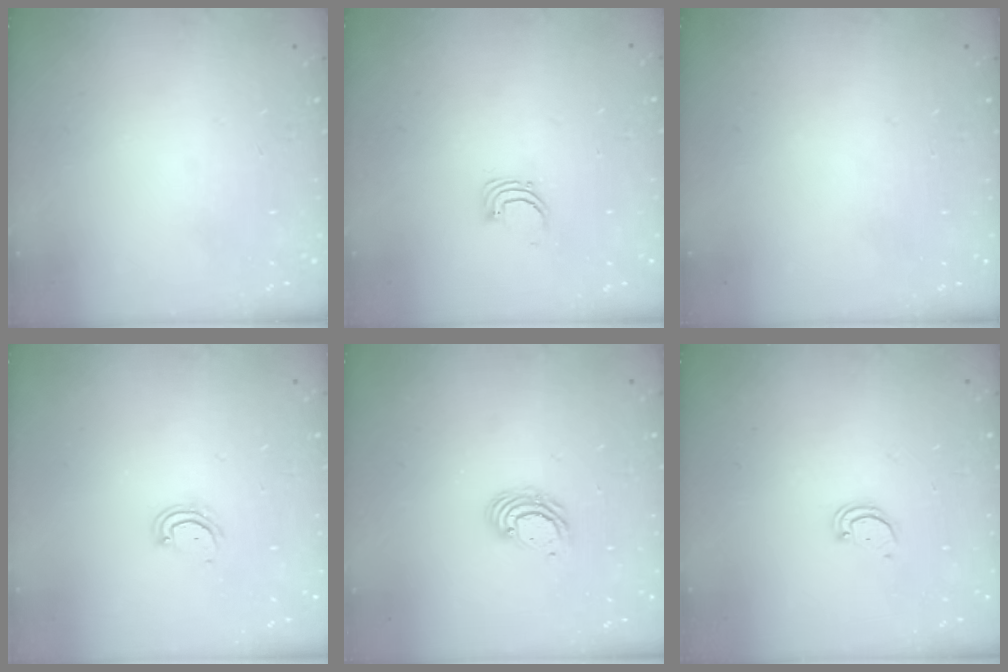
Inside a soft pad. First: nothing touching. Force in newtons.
{"total": 2.3, "press": 2.3, "slide": 0.1}
{"total": 0.0}
{"total": 4.1, "press": 4.1, "slide": 0.3}
{"total": 4.9, "press": 4.8, "slide": 0.2}
{"total": 1.6, "press": 1.6, "slide": 0.1}